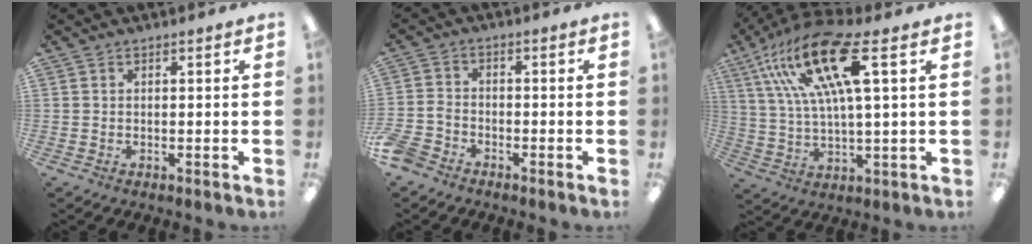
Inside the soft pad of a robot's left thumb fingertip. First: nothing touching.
{"total": 4.7, "force": [-3.9, 2.3, 1.5], "torque": [-0.040, 0.015, -0.077]}
{"total": 18.2, "force": [8.5, 4.8, 15.3], "torque": [-0.303, -0.027, 0.135]}